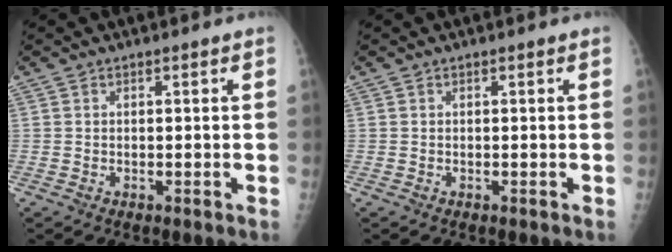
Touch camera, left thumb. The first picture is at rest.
{"total": 0.0}